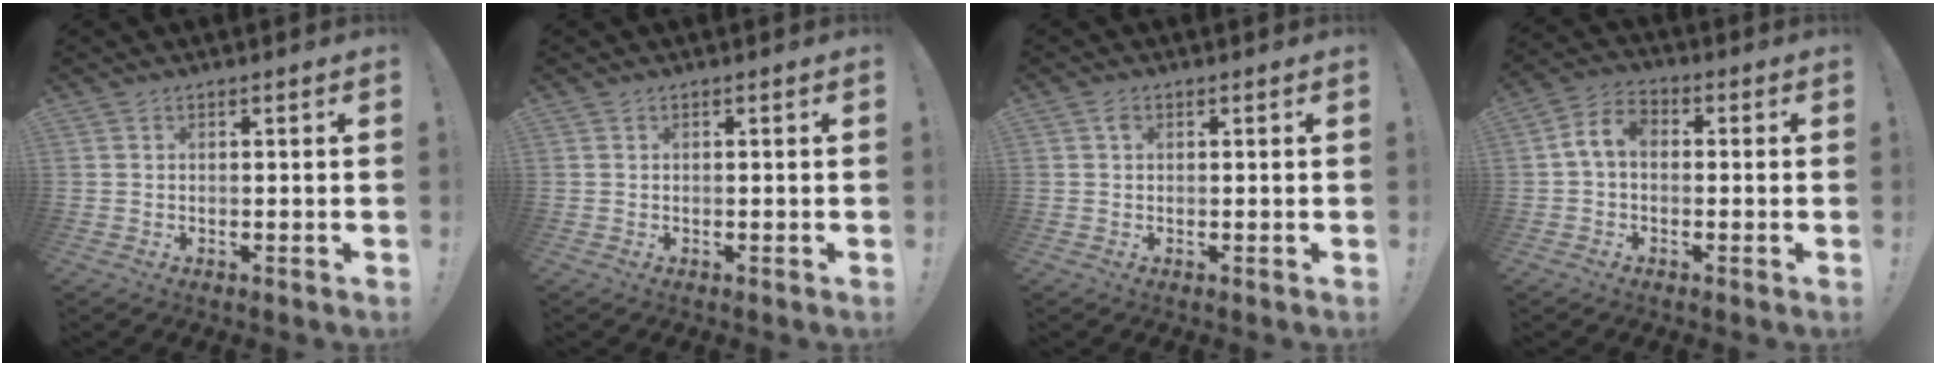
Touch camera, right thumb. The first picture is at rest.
{"total": 0.0}
{"total": 1.1, "force": [0.3, 0.8, 0.7], "torque": [-0.014, 0.003, 0.005]}
{"total": 7.7, "force": [0.0, 4.9, 5.9], "torque": [-0.125, 0.014, 0.002]}